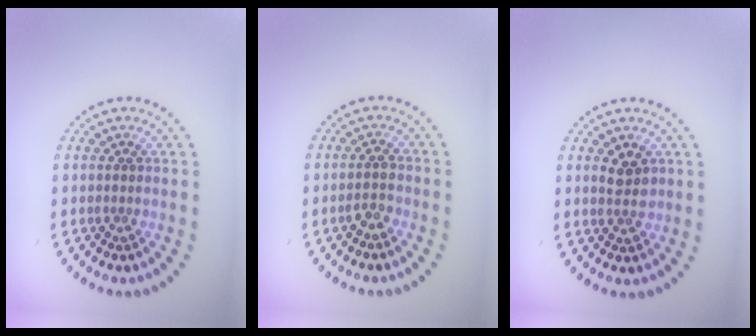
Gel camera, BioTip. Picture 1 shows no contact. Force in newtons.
{"total": 1.5, "press": 1.4, "slide": 0.4}
{"total": 2.0, "press": 2.0, "slide": 0.4}